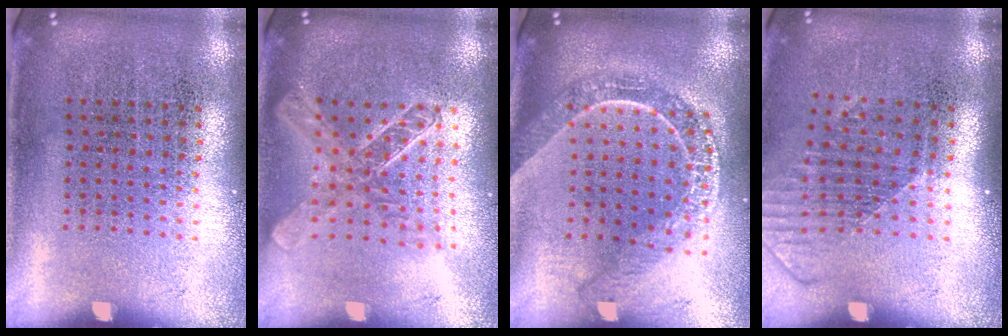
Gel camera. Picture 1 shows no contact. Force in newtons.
{"total": 1.9, "press": 1.6, "slide": 1.0}
{"total": 2.2, "press": 1.8, "slide": 1.2}
{"total": 1.6, "press": 1.2, "slide": 1.0}